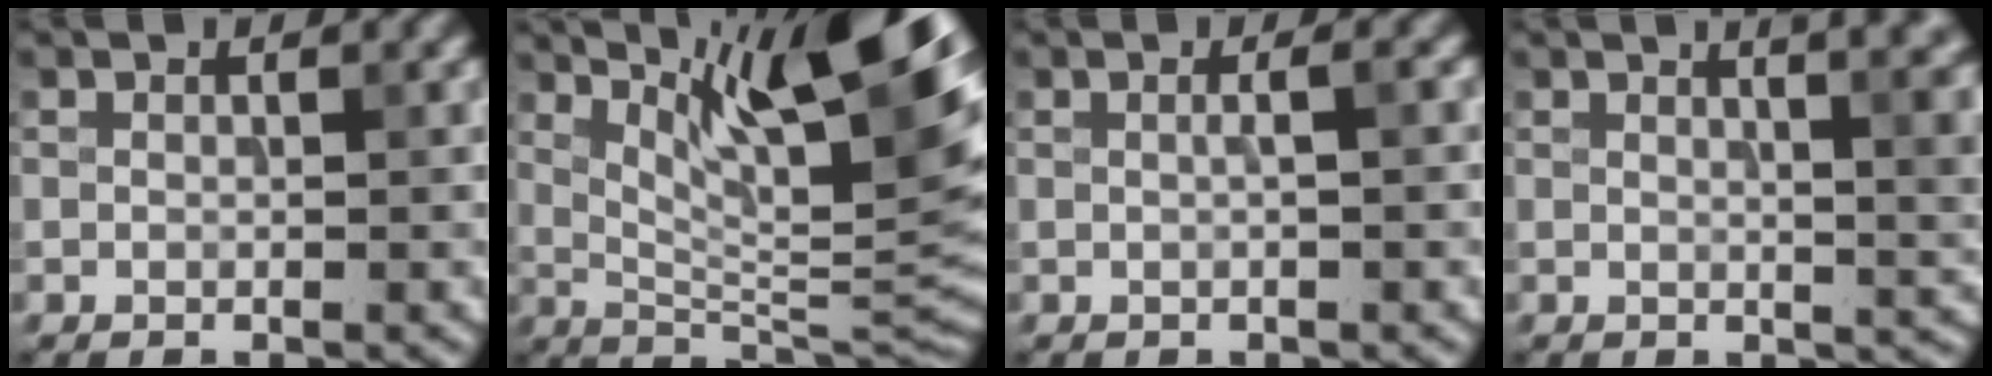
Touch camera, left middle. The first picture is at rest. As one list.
[{"total": 14.4, "force": [7.5, 3.3, 11.9], "torque": [-0.172, 0.002, 0.135]}, {"total": 0.9, "force": [0.0, 0.1, 0.9], "torque": [-0.013, 0.003, -0.002]}, {"total": 7.8, "force": [2.4, 3.1, 6.7], "torque": [-0.027, 0.026, 0.014]}]